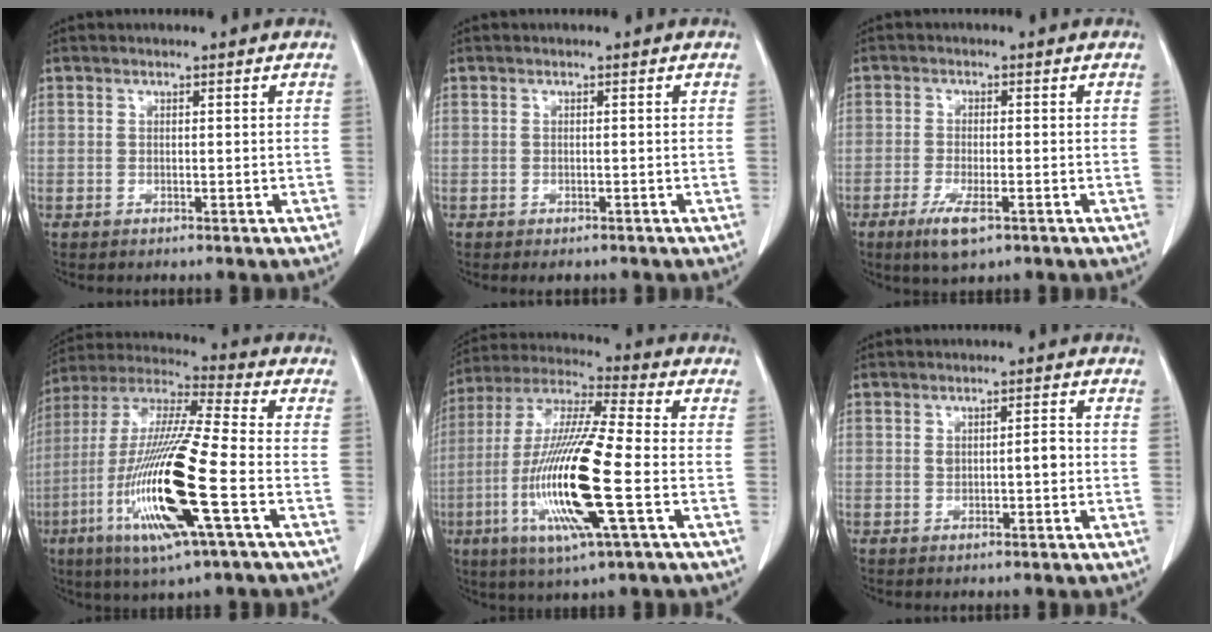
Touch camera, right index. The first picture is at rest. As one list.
[{"total": 1.6, "force": [-1.2, 0.9, 0.5], "torque": [-0.004, 0.001, -0.012]}, {"total": 5.2, "force": [-2.9, 1.3, 4.1], "torque": [-0.081, -0.009, -0.046]}, {"total": 20.1, "force": [-6.3, 1.1, 19.1], "torque": [-0.410, -0.029, -0.123]}, {"total": 18.5, "force": [-4.5, 1.2, 17.9], "torque": [-0.373, -0.018, -0.086]}, {"total": 2.6, "force": [0.0, 0.9, 2.5], "torque": [-0.042, 0.008, 0.005]}]